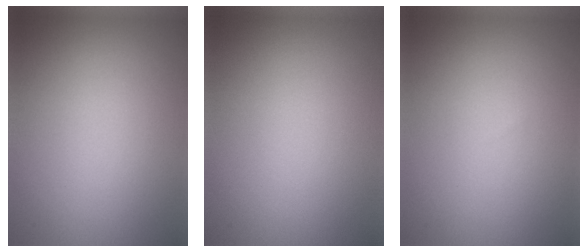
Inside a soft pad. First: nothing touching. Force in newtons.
{"total": 0.0}
{"total": 0.0}